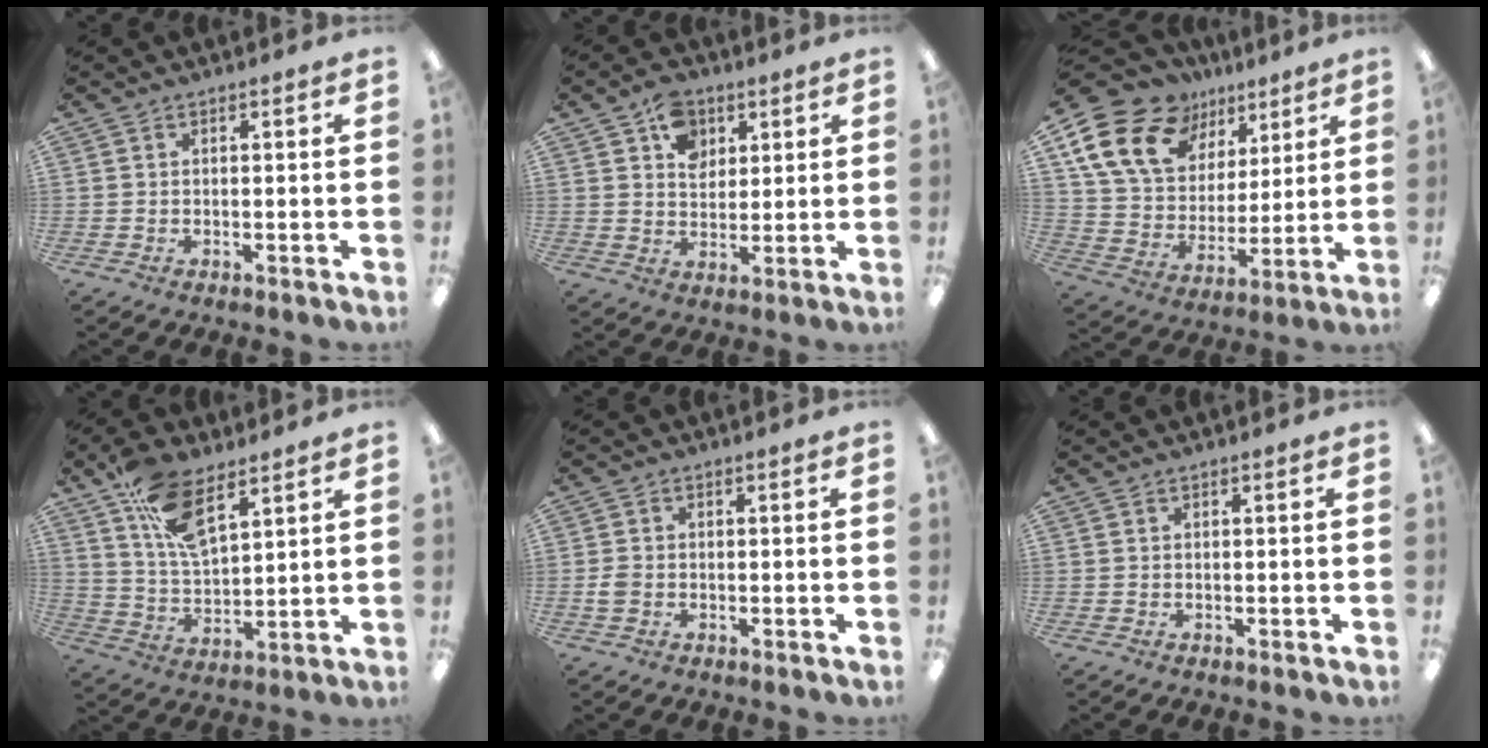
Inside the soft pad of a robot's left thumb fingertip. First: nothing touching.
{"total": 8.2, "force": [4.5, 6.1, 3.2], "torque": [-0.043, -0.008, 0.079]}
{"total": 19.5, "force": [11.4, 13.0, 9.1], "torque": [-0.187, -0.050, 0.216]}
{"total": 13.8, "force": [8.4, 6.6, 8.9], "torque": [-0.162, -0.028, 0.155]}
{"total": 2.4, "force": [-0.6, 1.9, 1.3], "torque": [-0.021, 0.004, -0.012]}
{"total": 0.0}